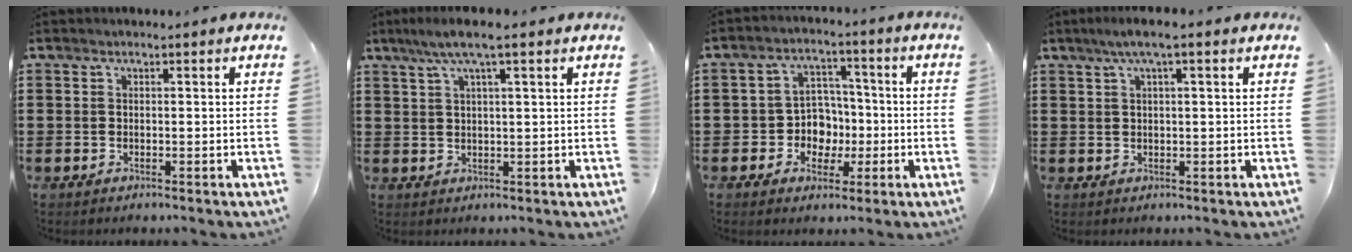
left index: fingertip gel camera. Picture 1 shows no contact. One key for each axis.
{"total": 4.9, "fx": 2.7, "fy": 0.4, "fz": 4.0, "tx": -0.082, "ty": 0.005, "tz": 0.047}
{"total": 6.1, "fx": -1.0, "fy": 5.7, "fz": 2.0, "tx": -0.048, "ty": 0.011, "tz": -0.019}
{"total": 2.9, "fx": 1.3, "fy": 0.1, "fz": 2.6, "tx": -0.050, "ty": 0.002, "tz": 0.020}